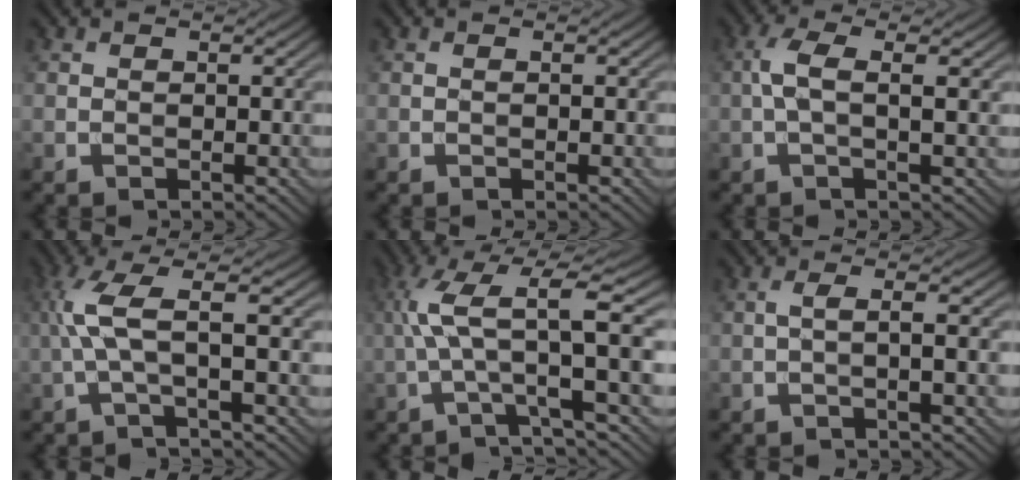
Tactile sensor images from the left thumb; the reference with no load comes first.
{"total": 0.0}
{"total": 3.7, "force": [0.3, 0.8, 3.6], "torque": [-0.076, 0.008, 0.003]}
{"total": 5.8, "force": [0.0, 0.7, 5.8], "torque": [-0.129, 0.018, -0.010]}
{"total": 8.9, "force": [-0.1, 1.3, 8.8], "torque": [-0.165, 0.024, -0.014]}
{"total": 2.8, "force": [-0.4, 0.6, 2.7], "torque": [-0.039, 0.010, -0.020]}